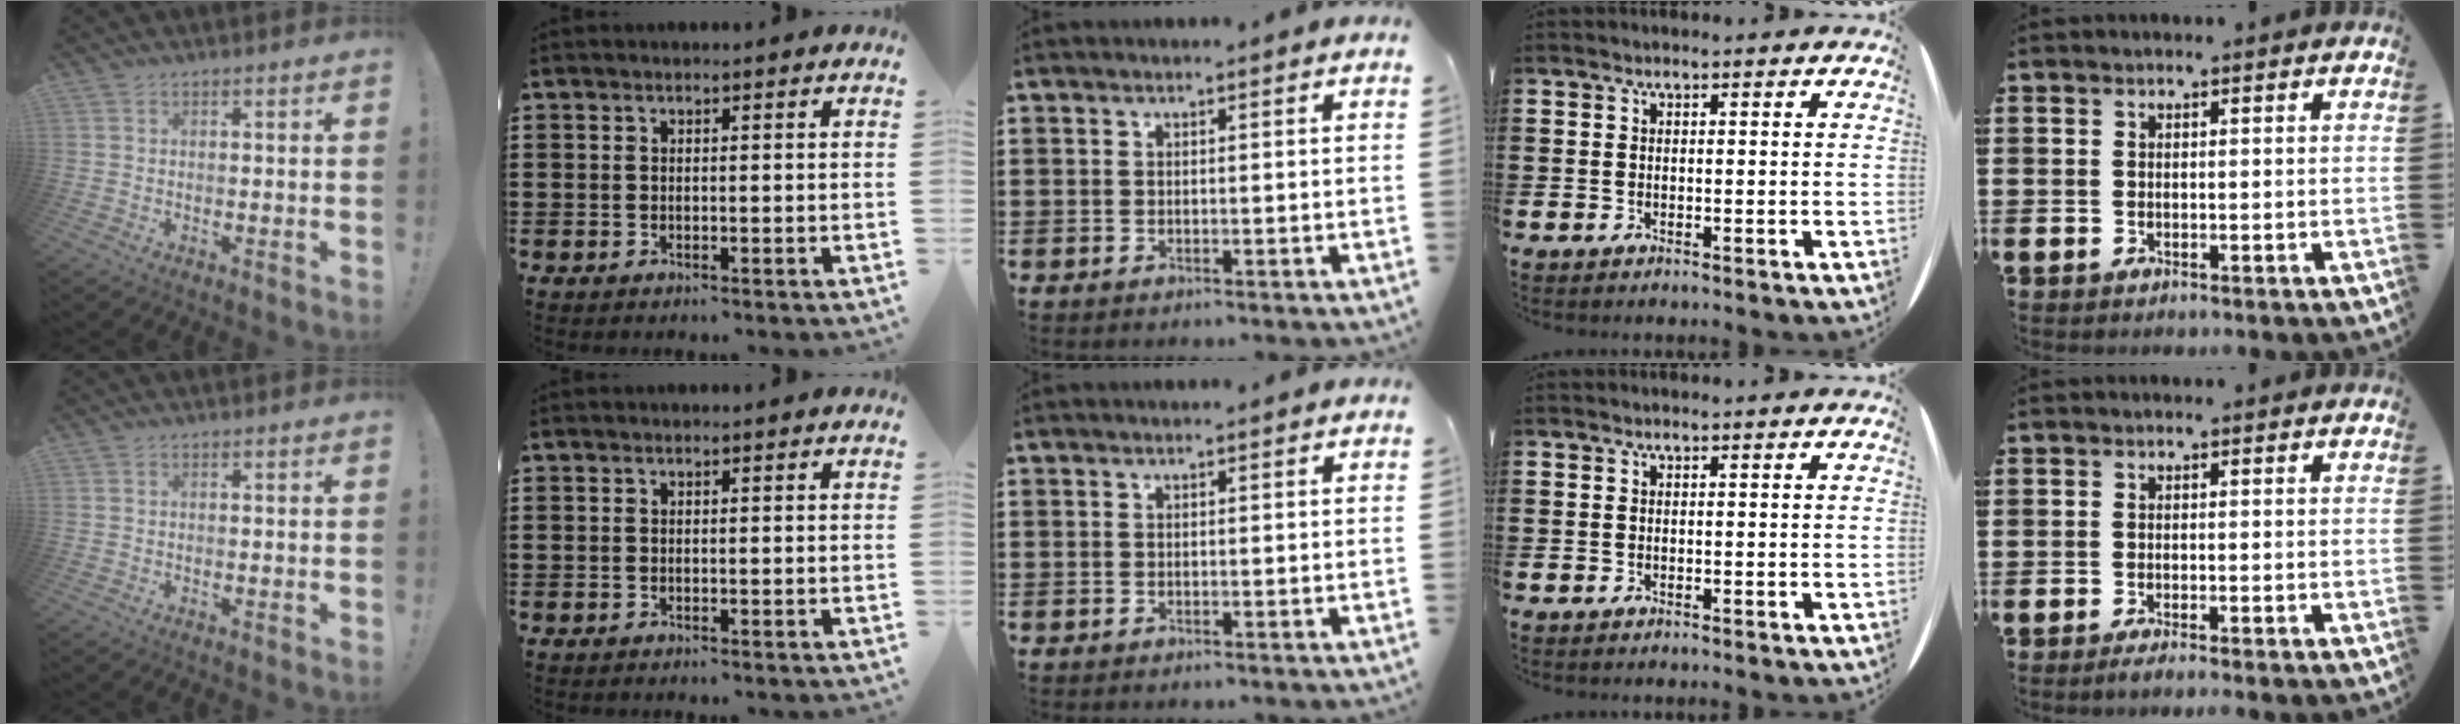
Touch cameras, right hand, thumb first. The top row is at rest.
{"little": {"total": 1.0, "force": [-0.6, 0.0, 0.7], "torque": [-0.011, -0.003, -0.012]}}